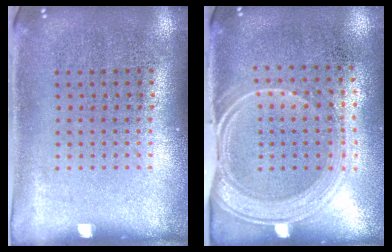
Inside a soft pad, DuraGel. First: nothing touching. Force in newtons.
{"total": 1.7, "press": 1.4, "slide": 1.0}